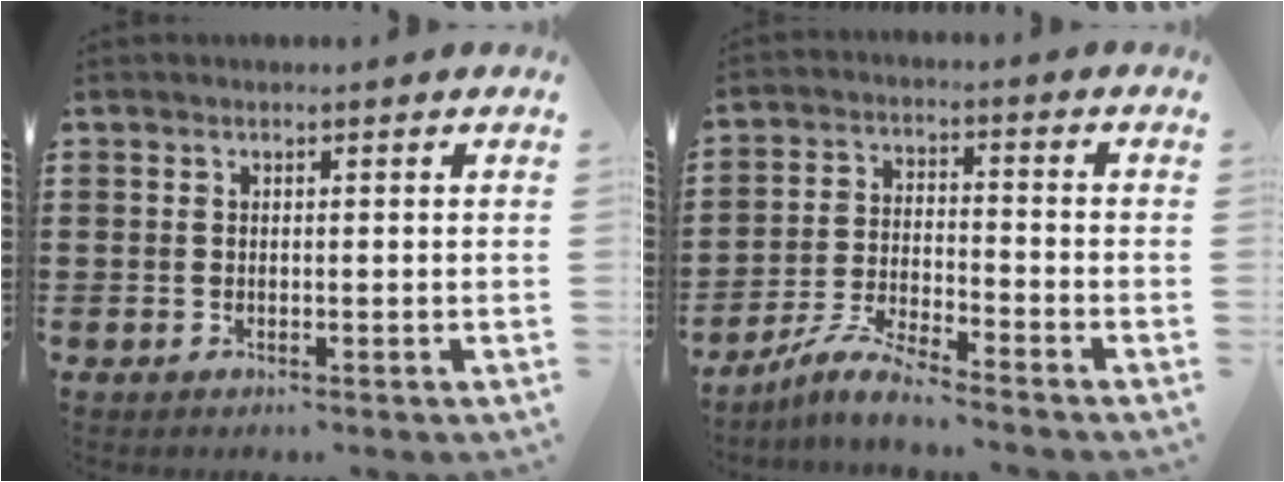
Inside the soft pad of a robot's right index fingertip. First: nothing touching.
{"total": 5.9, "force": [-5.5, 0.3, 2.1], "torque": [-0.055, -0.006, -0.109]}